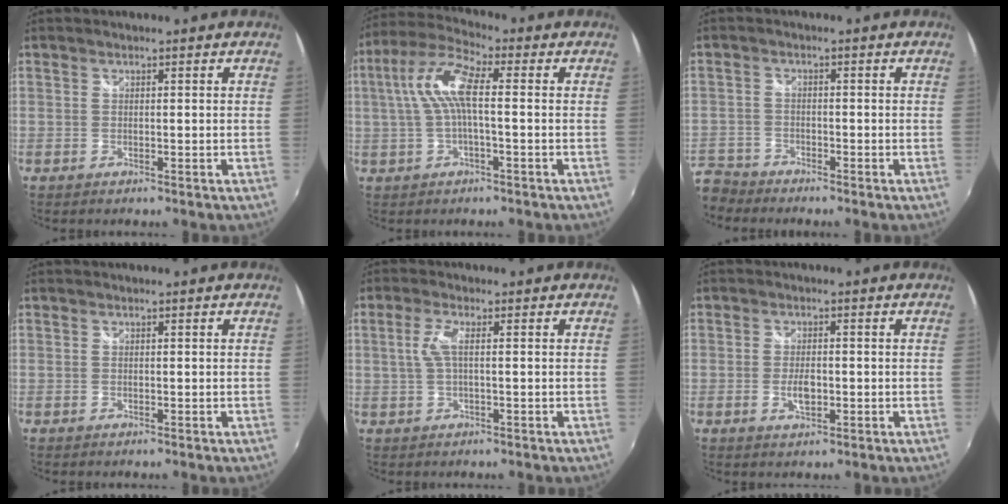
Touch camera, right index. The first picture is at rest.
{"total": 9.3, "force": [0.6, 2.6, 8.9], "torque": [-0.187, 0.018, 0.011]}
{"total": 7.4, "force": [-6.2, 3.9, 0.9], "torque": [-0.056, -0.004, -0.129]}
{"total": 0.0}
{"total": 3.4, "force": [0.2, 0.6, 3.3], "torque": [-0.070, 0.002, 0.007]}
{"total": 3.4, "force": [-0.8, 1.6, 2.9], "torque": [-0.055, -0.004, -0.014]}